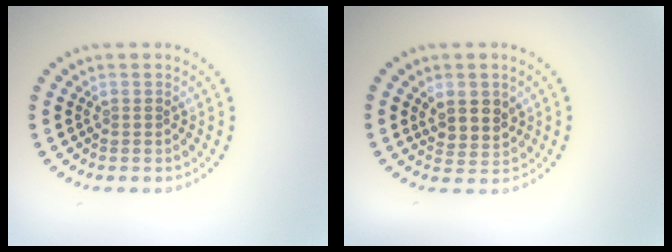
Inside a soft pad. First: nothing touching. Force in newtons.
{"total": 2.8, "press": 2.5, "slide": 1.3}